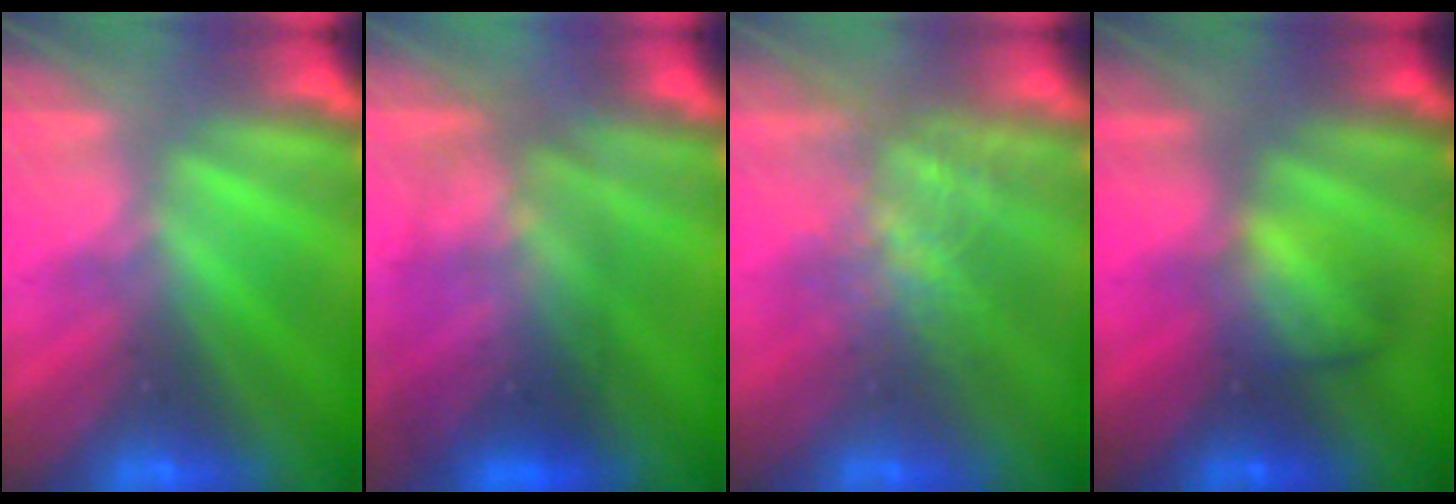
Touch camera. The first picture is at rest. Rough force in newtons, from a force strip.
{"total": 2.8}
{"total": 4.2}
{"total": 2.1}